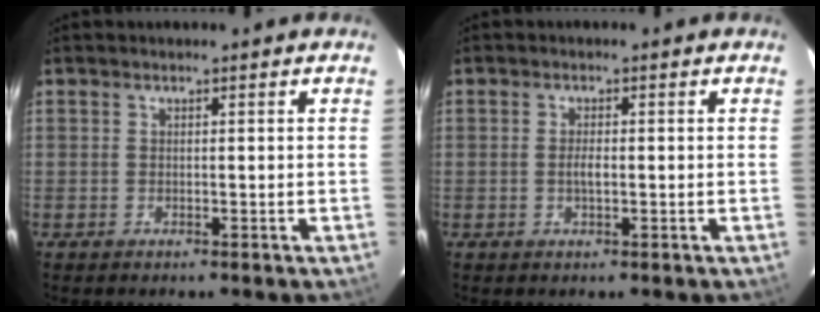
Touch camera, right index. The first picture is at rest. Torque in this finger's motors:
{"motor_torque": [0.52, 0.20, 0.24, 0.06]}